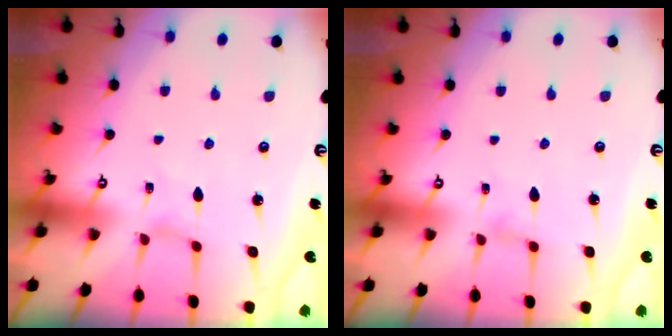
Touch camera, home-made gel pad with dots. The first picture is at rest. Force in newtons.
{"total": 0.0}